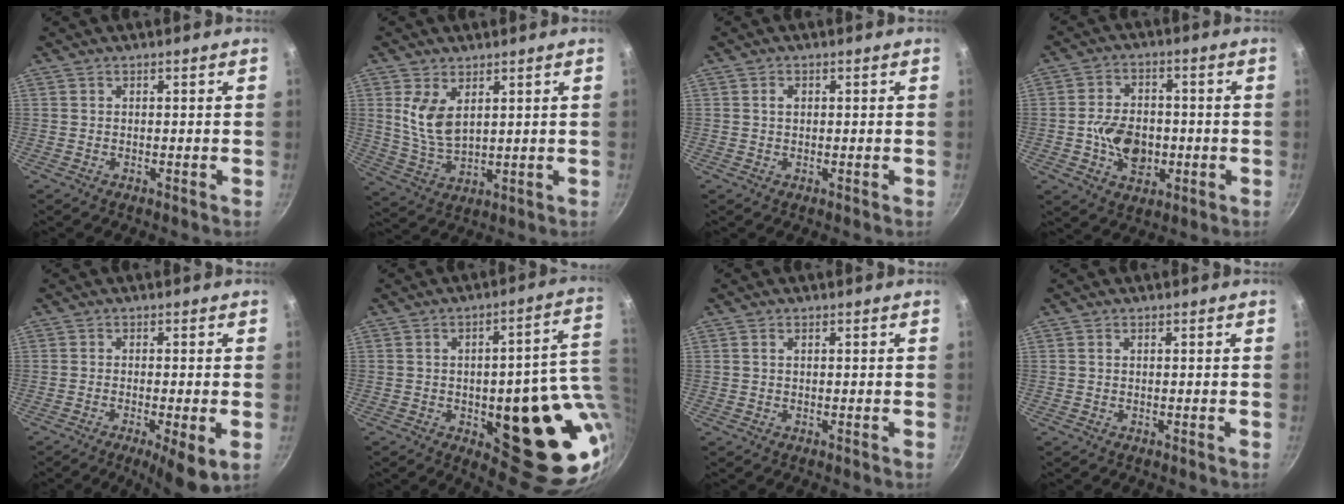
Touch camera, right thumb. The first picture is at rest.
{"total": 8.3, "force": [3.1, 4.5, 6.3], "torque": [-0.118, -0.028, 0.069]}
{"total": 1.6, "force": [0.4, 1.1, 1.0], "torque": [-0.014, 0.005, 0.006]}
{"total": 10.4, "force": [-1.8, 7.5, 7.0], "torque": [-0.093, 0.015, -0.029]}
{"total": 7.2, "force": [-2.5, 1.6, 6.6], "torque": [-0.105, -0.001, -0.035]}
{"total": 24.5, "force": [-2.4, 10.1, 22.2], "torque": [-0.221, -0.008, -0.017]}
{"total": 0.7, "force": [0.2, 0.3, 0.5], "torque": [-0.010, 0.003, 0.003]}
{"total": 0.0}